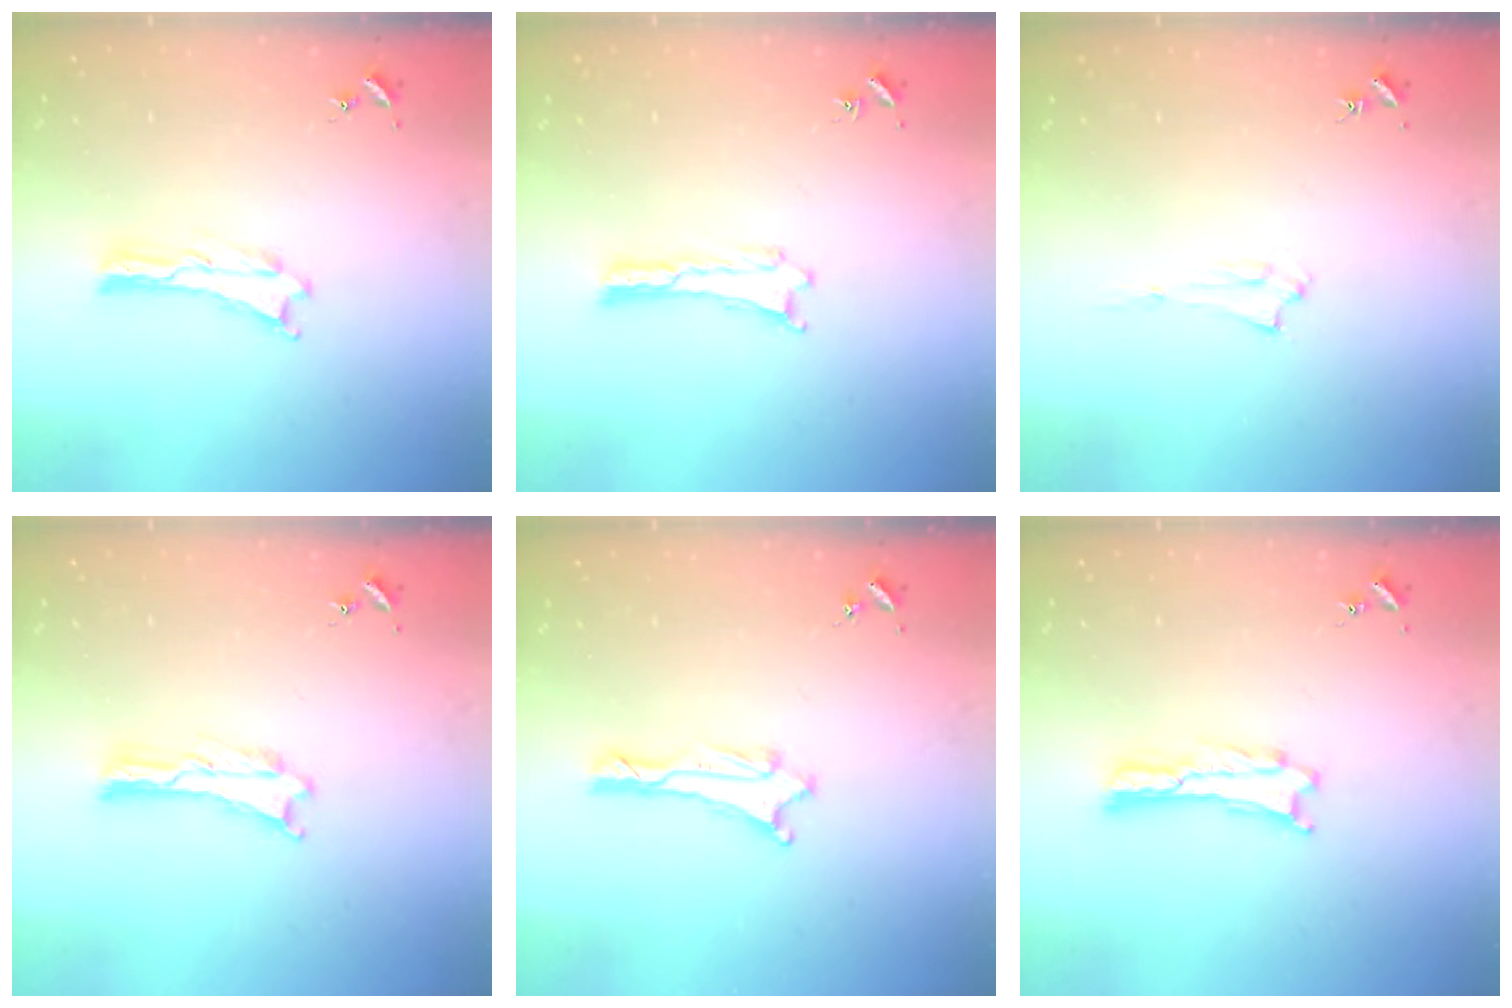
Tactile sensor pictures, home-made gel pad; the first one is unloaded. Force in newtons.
{"total": 0.0}
{"total": 1.5, "press": 1.5, "slide": 0.2}
{"total": 0.0}
{"total": 1.1, "press": 1.1, "slide": 0.1}
{"total": 0.7, "press": 0.7, "slide": 0.2}